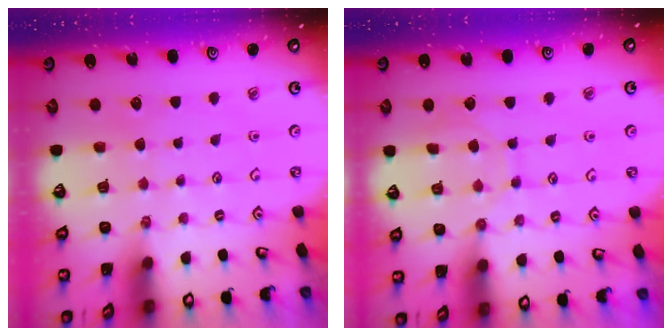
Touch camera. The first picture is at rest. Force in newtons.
{"total": 7.7, "press": 7.7, "slide": 0.7}